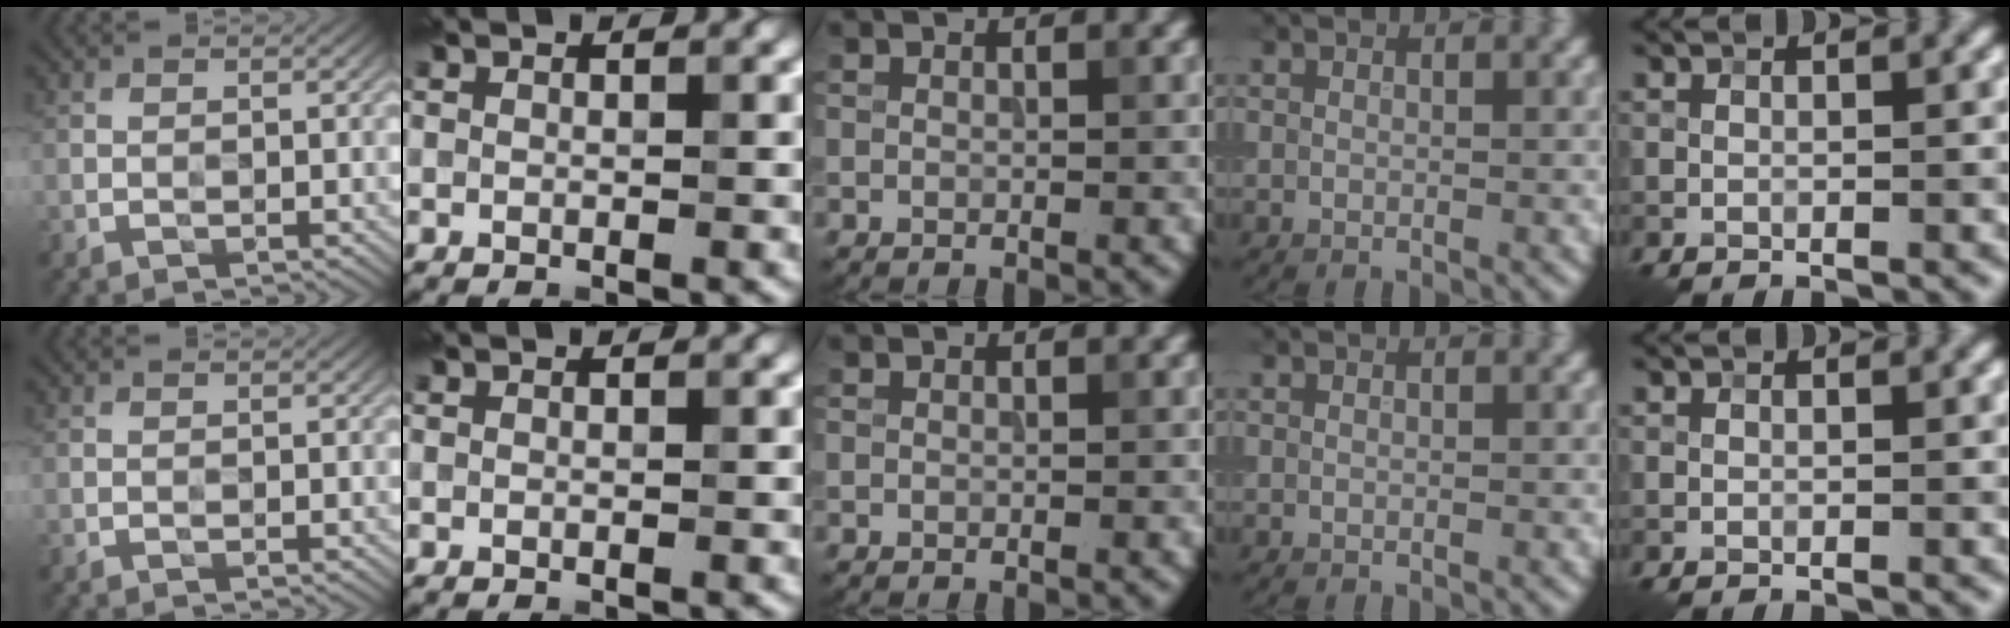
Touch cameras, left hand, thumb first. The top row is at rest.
{}